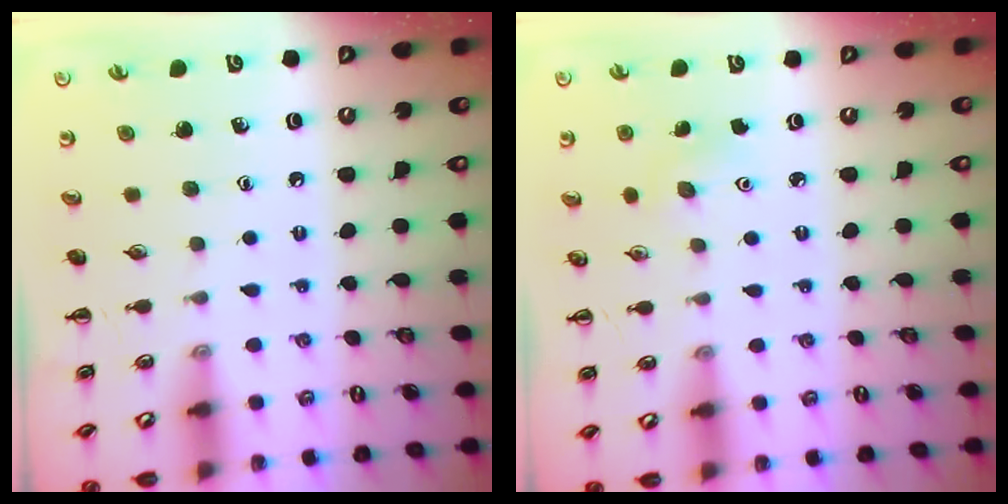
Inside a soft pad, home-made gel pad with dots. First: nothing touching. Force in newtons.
{"total": 4.1, "press": 3.9, "slide": 1.2}